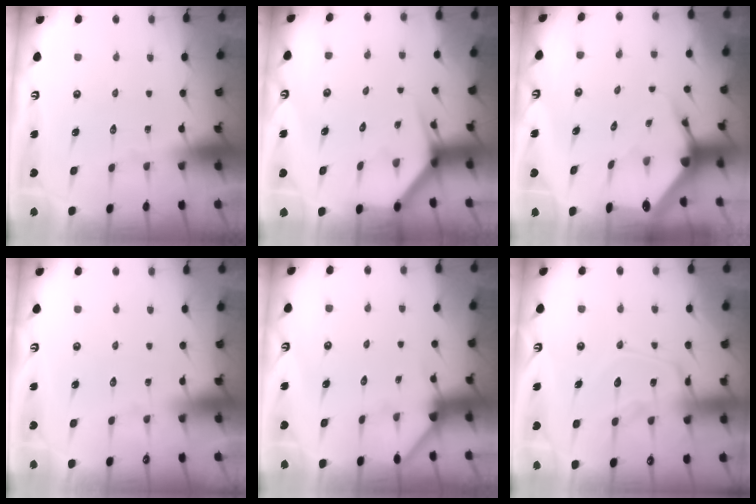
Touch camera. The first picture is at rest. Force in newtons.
{"total": 3.5, "press": 3.5, "slide": 0.2}
{"total": 3.8, "press": 3.8, "slide": 0.5}
{"total": 3.9, "press": 3.8, "slide": 0.5}
{"total": 3.9, "press": 3.9, "slide": 0.3}
{"total": 15.5, "press": 15.5, "slide": 1.2}